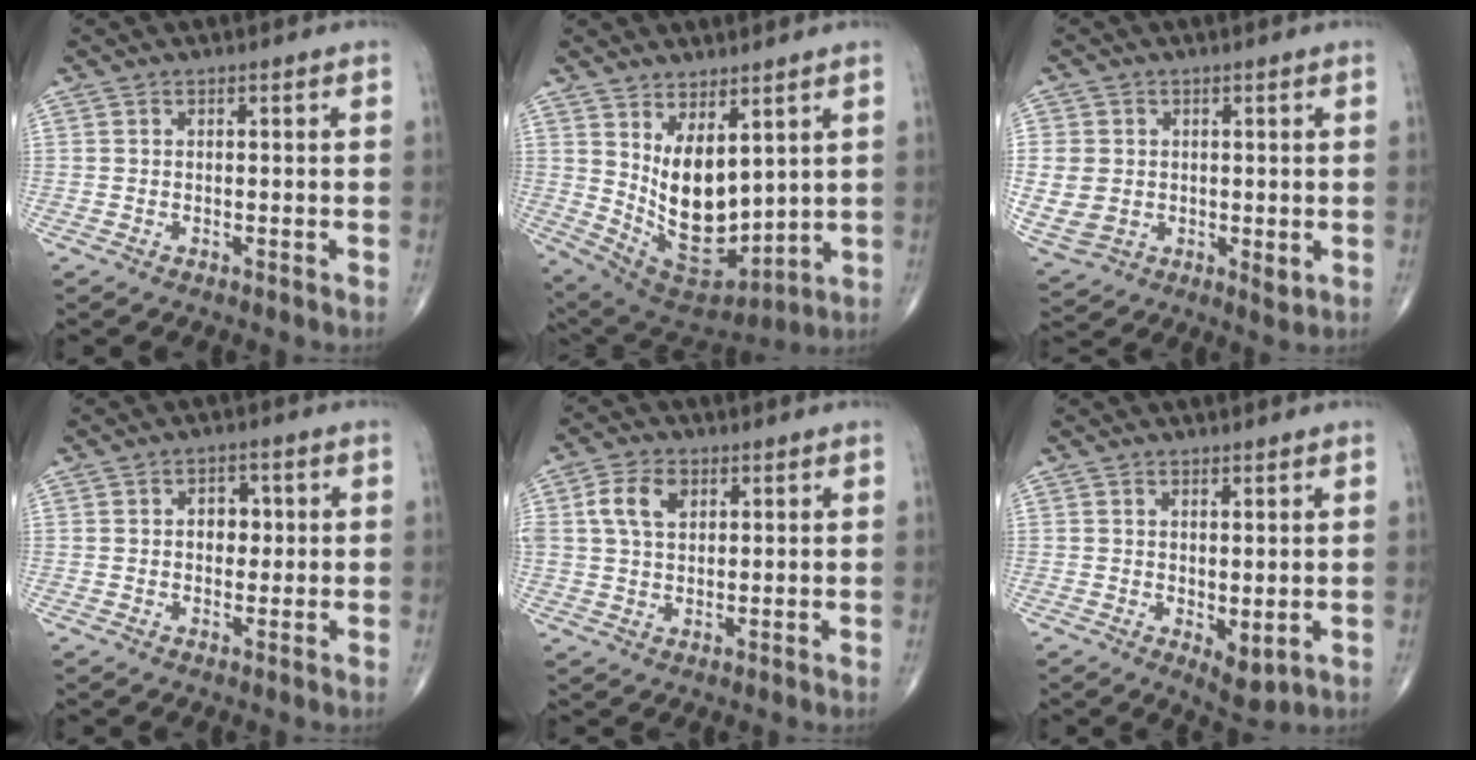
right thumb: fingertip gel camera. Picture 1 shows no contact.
{"total": 14.7, "force": [3.5, 7.9, 11.8], "torque": [-0.168, -0.039, 0.095]}
{"total": 11.8, "force": [-0.3, 9.1, 7.5], "torque": [-0.153, -0.006, 0.013]}
{"total": 4.1, "force": [0.5, 3.0, 2.7], "torque": [-0.013, 0.005, 0.003]}
{"total": 6.9, "force": [2.2, 4.7, 4.5], "torque": [-0.079, 0.003, 0.040]}
{"total": 4.2, "force": [-0.3, 1.9, 3.7], "torque": [-0.042, -0.014, 0.006]}